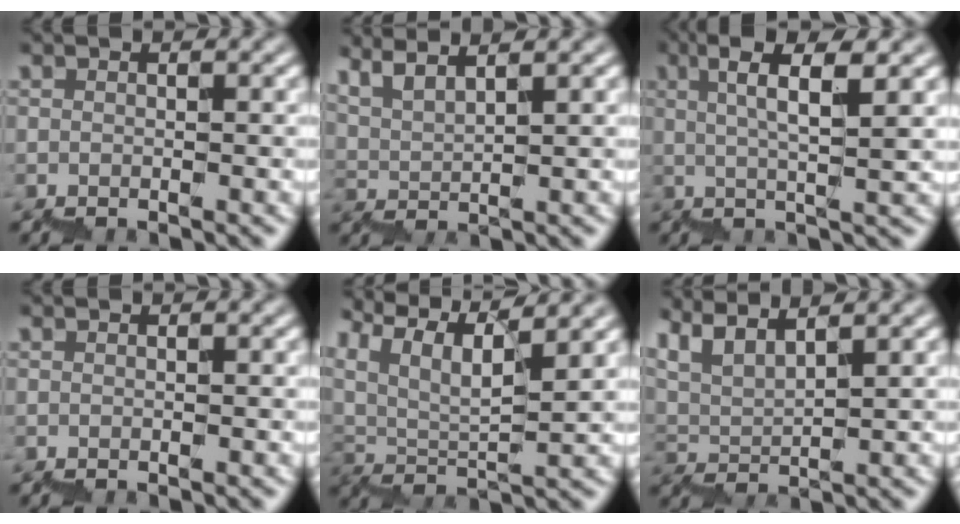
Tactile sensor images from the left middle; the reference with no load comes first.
{"total": 4.5, "force": [4.2, 0.8, 1.1], "torque": [-0.009, 0.014, 0.078]}
{"total": 5.2, "force": [3.2, 0.6, 4.0], "torque": [-0.064, 0.011, 0.051]}
{"total": 0.0}
{"total": 9.0, "force": [7.8, 2.1, 4.1], "torque": [-0.078, 0.021, 0.130]}
{"total": 5.5, "force": [5.2, 0.8, 1.3], "torque": [-0.027, 0.016, 0.096]}